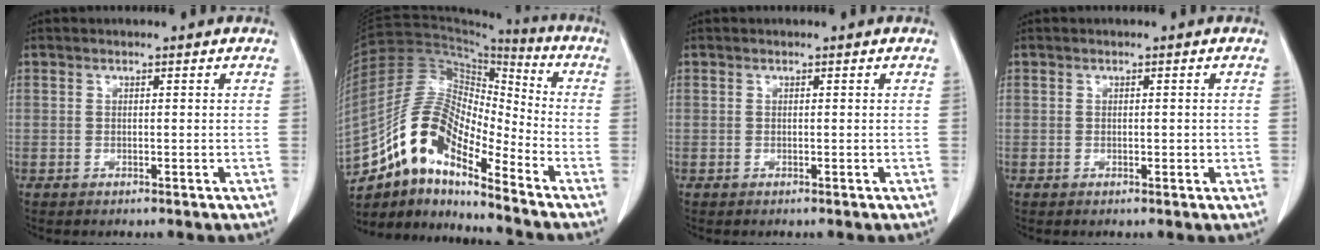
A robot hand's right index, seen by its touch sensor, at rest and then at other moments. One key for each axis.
{"total": 13.4, "fx": -9.3, "fy": 4.0, "fz": 8.8, "tx": -0.172, "ty": 0.041, "tz": -0.167}
{"total": 0.0}
{"total": 0.7, "fx": 0.0, "fy": 0.5, "fz": 0.5, "tx": -0.003, "ty": 0.001, "tz": 0.001}